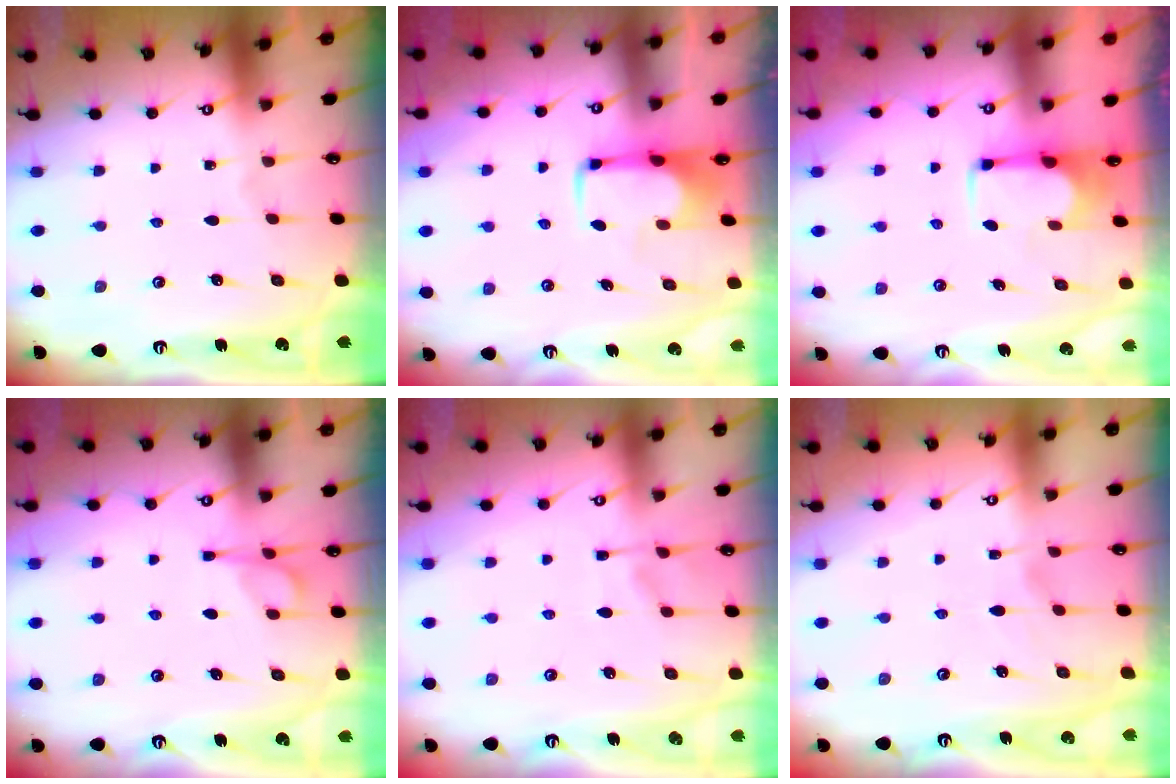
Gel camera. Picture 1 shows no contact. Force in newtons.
{"total": 2.0, "press": 2.0, "slide": 0.4}
{"total": 1.8, "press": 1.5, "slide": 0.9}
{"total": 6.8, "press": 6.7, "slide": 0.8}
{"total": 1.2, "press": 0.1, "slide": 1.2}
{"total": 0.9, "press": 0.1, "slide": 0.9}